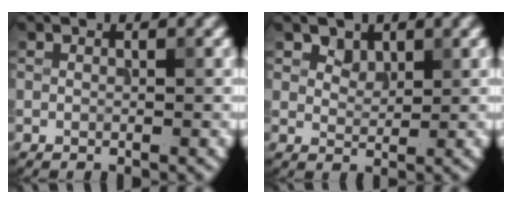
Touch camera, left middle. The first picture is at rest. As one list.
[{"total": 1.6, "force": [1.1, 1.0, 0.5], "torque": [-0.015, -0.007, 0.022]}]